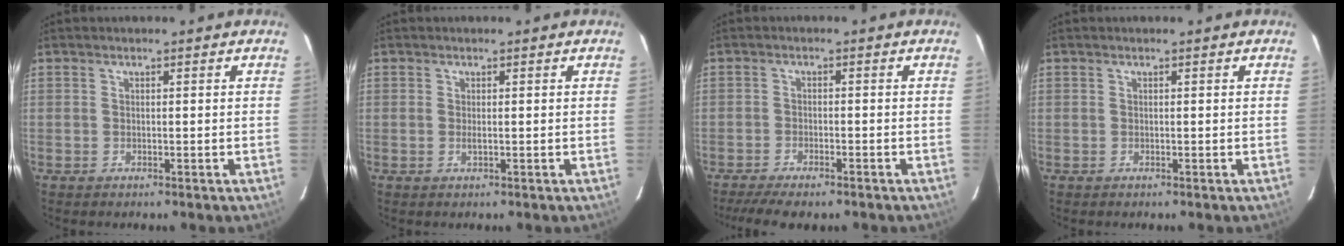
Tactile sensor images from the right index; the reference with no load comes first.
{"total": 0.8, "force": [0.0, 0.2, 0.8], "torque": [-0.016, -0.001, -0.001]}
{"total": 8.2, "force": [-6.6, 2.0, 4.4], "torque": [-0.109, -0.024, -0.109]}
{"total": 0.0}